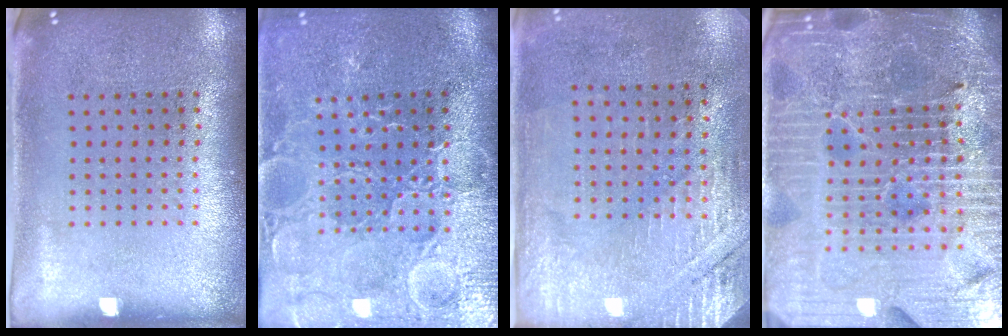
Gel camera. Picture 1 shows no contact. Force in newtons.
{"total": 3.8, "press": 3.6, "slide": 1.1}
{"total": 2.8, "press": 2.5, "slide": 1.2}
{"total": 6.6, "press": 5.8, "slide": 3.0}